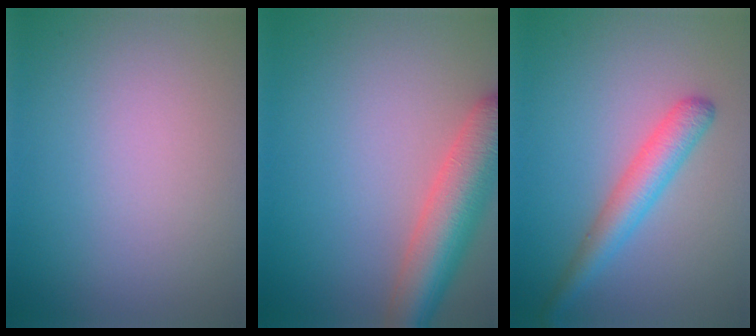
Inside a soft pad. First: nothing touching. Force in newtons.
{"total": 7.2, "press": 7.2, "slide": 0.4}
{"total": 3.5, "press": 3.5, "slide": 0.1}